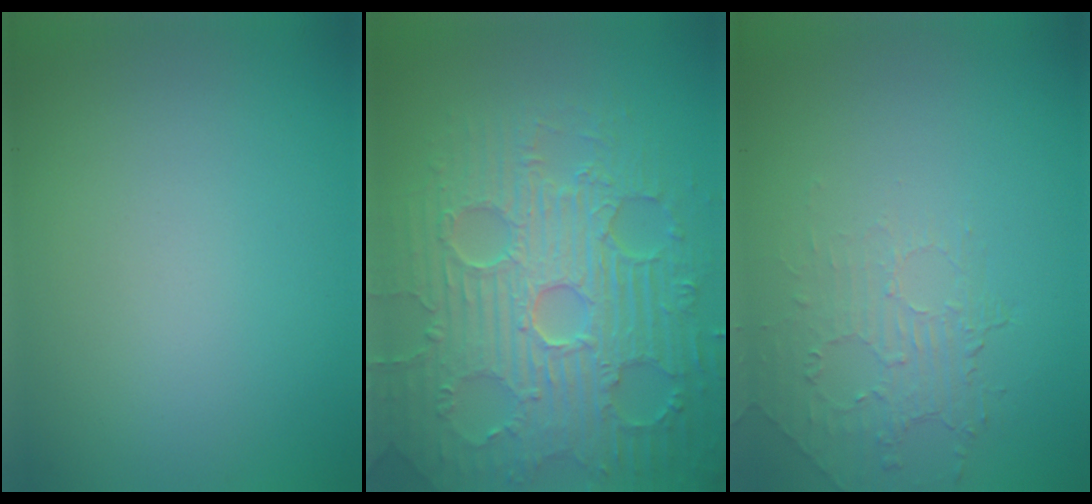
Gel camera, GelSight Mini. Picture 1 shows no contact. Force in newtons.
{"total": 9.4, "press": 6.8, "slide": 6.4}
{"total": 2.0, "press": 0.8, "slide": 1.8}